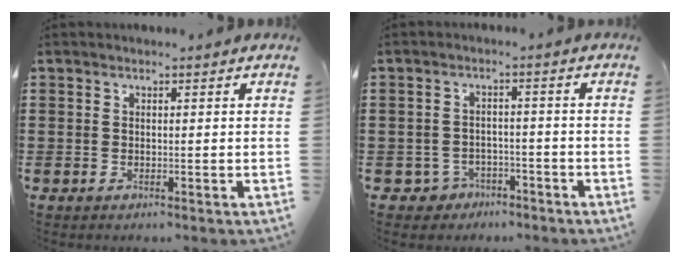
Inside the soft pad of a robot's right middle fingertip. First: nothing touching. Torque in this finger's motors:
{"motor_torque": [-0.14, 0.09, -0.02, -0.01]}